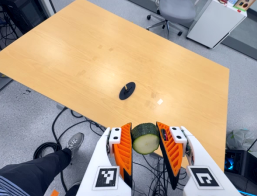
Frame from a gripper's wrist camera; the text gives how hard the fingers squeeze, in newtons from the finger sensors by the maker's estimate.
{"total": 10.8, "left": 10.0, "right": 11.7}